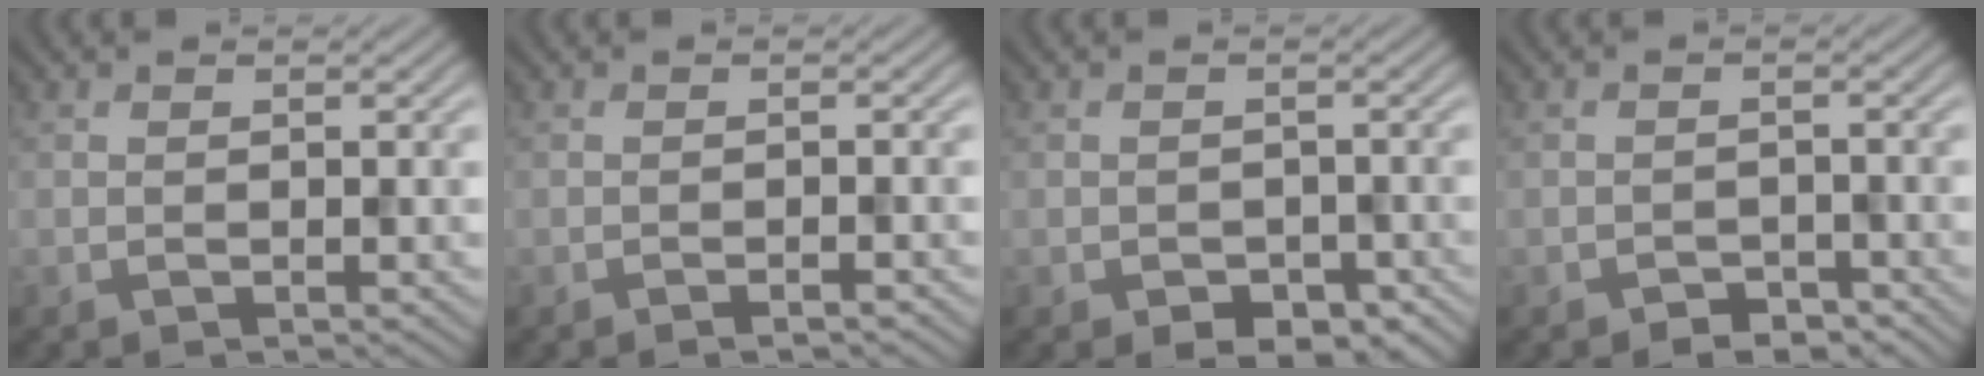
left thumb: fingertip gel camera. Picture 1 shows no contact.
{"total": 1.1, "force": [-0.8, 0.1, 0.7], "torque": [-0.008, 0.001, -0.015]}
{"total": 3.6, "force": [-2.1, 2.3, 1.9], "torque": [-0.026, -0.013, -0.029]}
{"total": 2.2, "force": [-1.8, 1.0, 0.7], "torque": [-0.009, 0.001, -0.032]}